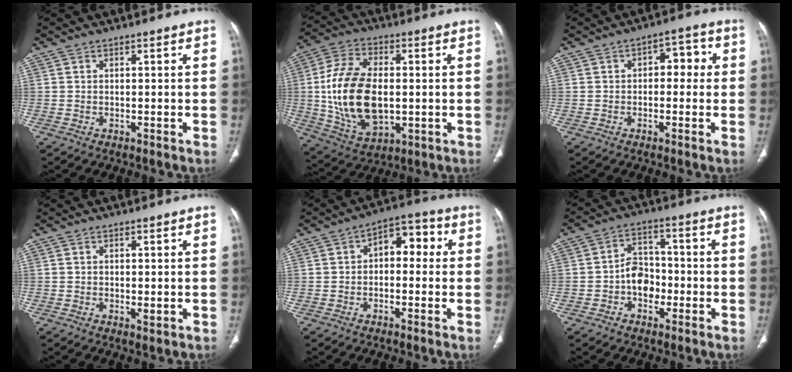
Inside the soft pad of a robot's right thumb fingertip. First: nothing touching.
{"total": 19.0, "force": [-0.3, 11.2, 15.4], "torque": [-0.291, -0.001, 0.007]}
{"total": 5.6, "force": [0.5, 3.5, 4.3], "torque": [-0.027, 0.021, -0.001]}
{"total": 1.2, "force": [-0.3, 0.6, 1.0], "torque": [-0.015, -0.003, -0.004]}
{"total": 7.5, "force": [0.6, 4.8, 5.7], "torque": [-0.047, 0.031, -0.003]}
{"total": 6.9, "force": [-1.9, 5.2, 4.0], "torque": [-0.038, 0.028, -0.042]}